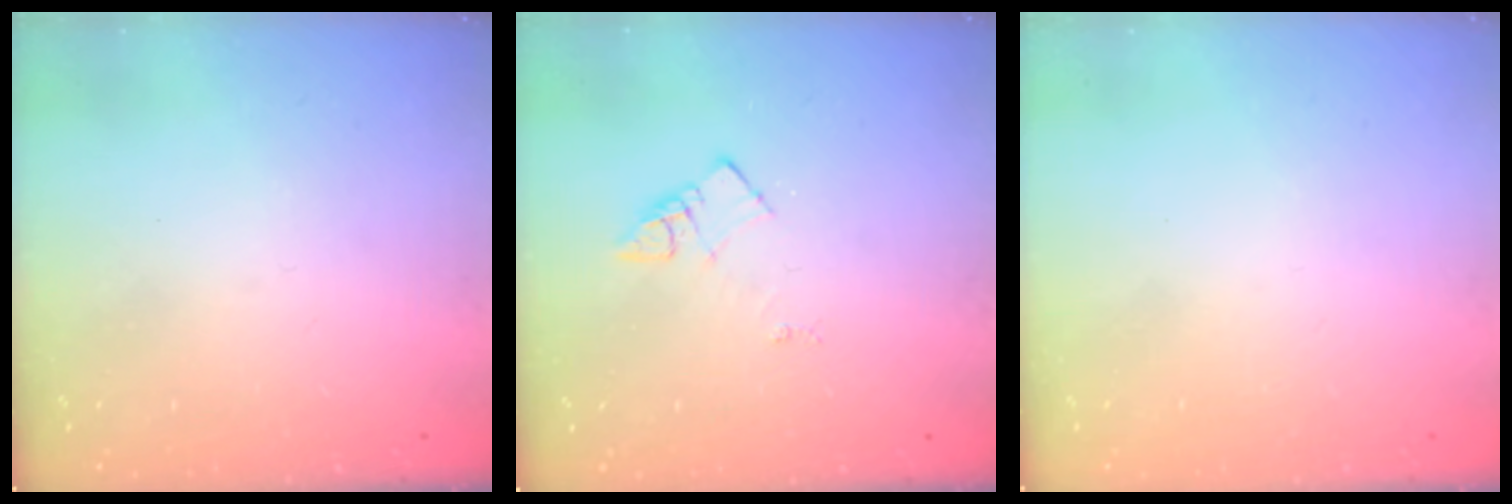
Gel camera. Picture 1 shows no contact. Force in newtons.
{"total": 4.5, "press": 4.5, "slide": 0.5}
{"total": 1.5, "press": 1.5, "slide": 0.1}